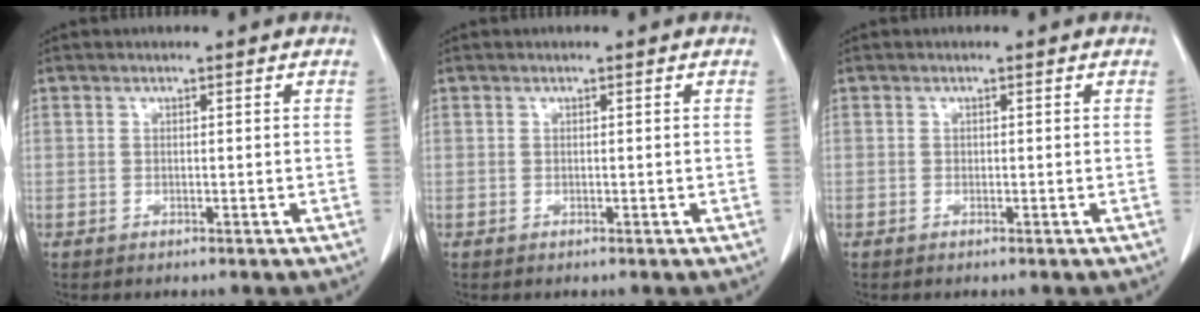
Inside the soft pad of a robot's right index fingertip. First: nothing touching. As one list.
[{"total": 0.0}, {"total": 0.0}]